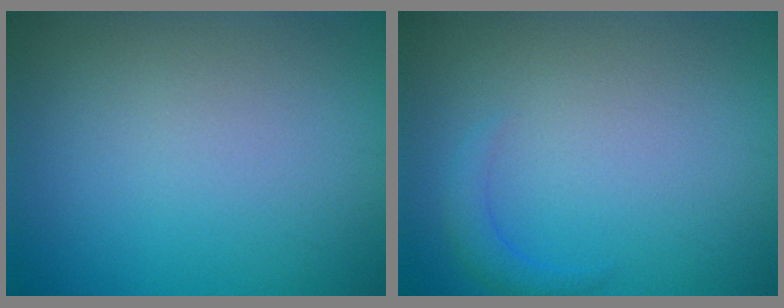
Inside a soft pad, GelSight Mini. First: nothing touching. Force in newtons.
{"total": 1.4, "press": 1.4, "slide": 0.1}